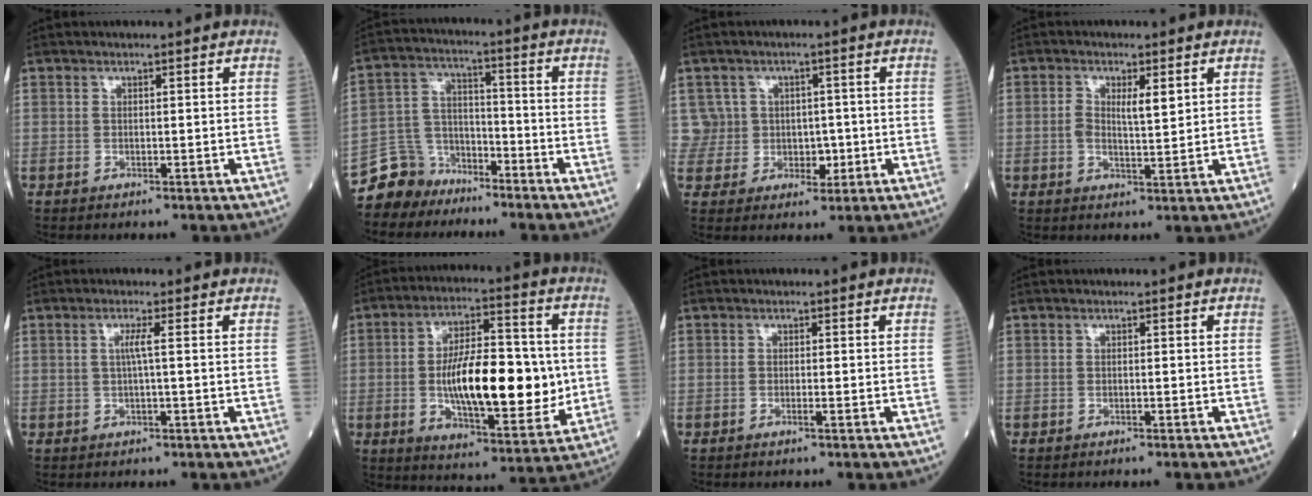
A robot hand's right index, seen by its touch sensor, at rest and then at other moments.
{"total": 7.6, "force": [-6.2, 4.4, -0.5], "torque": [0.012, 0.027, -0.121]}
{"total": 6.1, "force": [1.0, 6.0, 0.0], "torque": [0.017, 0.027, 0.027]}
{"total": 4.2, "force": [1.2, 1.3, 3.8], "torque": [-0.070, 0.006, 0.022]}
{"total": 1.7, "force": [0.1, -0.4, 1.7], "torque": [-0.034, 0.001, 0.000]}
{"total": 17.7, "force": [-0.8, 6.0, 16.6], "torque": [-0.277, 0.003, -0.012]}
{"total": 0.7, "force": [-0.3, -0.1, 0.6], "torque": [-0.013, 0.002, -0.004]}
{"total": 1.3, "force": [-1.2, -0.1, 0.6], "torque": [-0.010, 0.000, -0.015]}